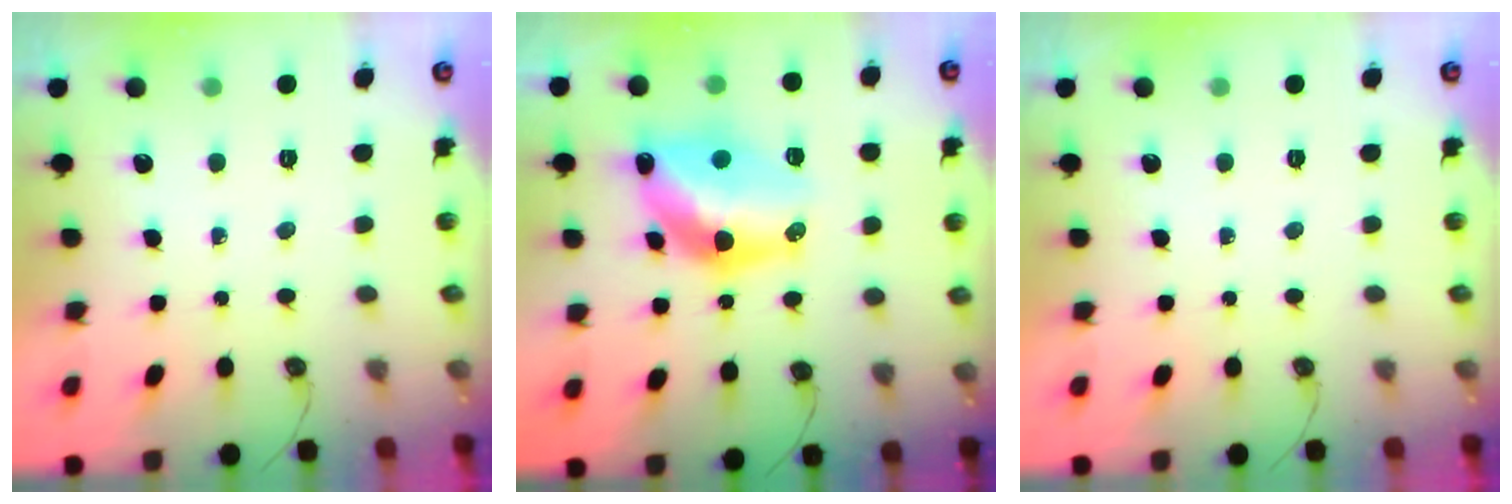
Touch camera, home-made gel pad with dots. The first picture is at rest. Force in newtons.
{"total": 15.3, "press": 15.1, "slide": 2.4}
{"total": 0.0}